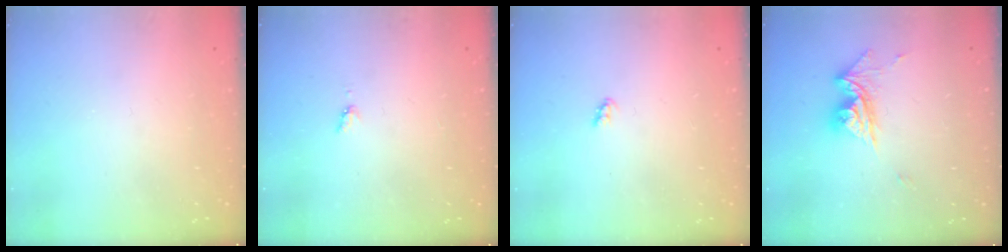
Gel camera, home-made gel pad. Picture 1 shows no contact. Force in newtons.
{"total": 3.5, "press": 3.4, "slide": 0.4}
{"total": 2.5, "press": 2.5, "slide": 0.3}
{"total": 11.2, "press": 11.1, "slide": 1.1}